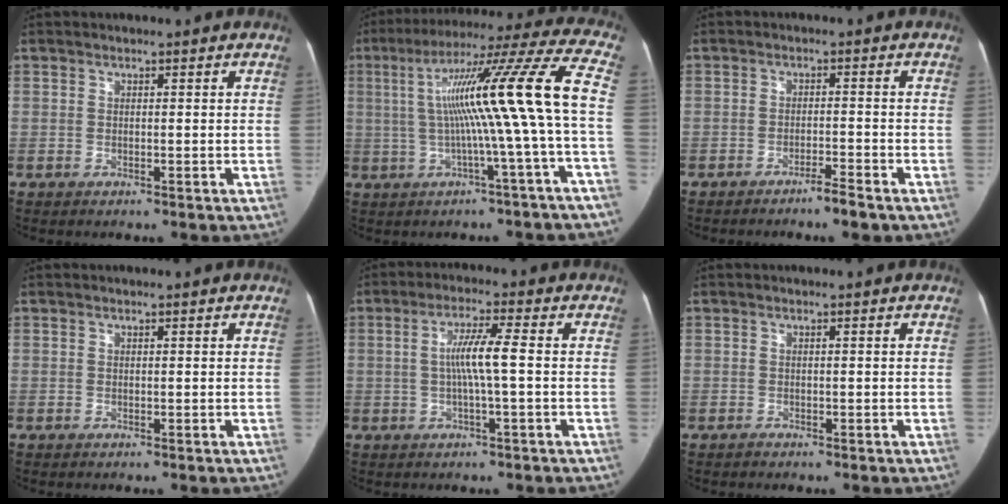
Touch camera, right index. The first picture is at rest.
{"total": 17.2, "force": [-0.6, -1.7, 17.1], "torque": [-0.268, 0.028, -0.018]}
{"total": 3.2, "force": [-2.6, 0.1, 1.8], "torque": [-0.030, 0.000, -0.043]}
{"total": 0.0}
{"total": 6.3, "force": [-0.1, 0.0, 6.3], "torque": [-0.118, 0.010, -0.003]}
{"total": 0.5, "force": [-0.3, 0.3, 0.3], "torque": [0.000, 0.002, -0.006]}